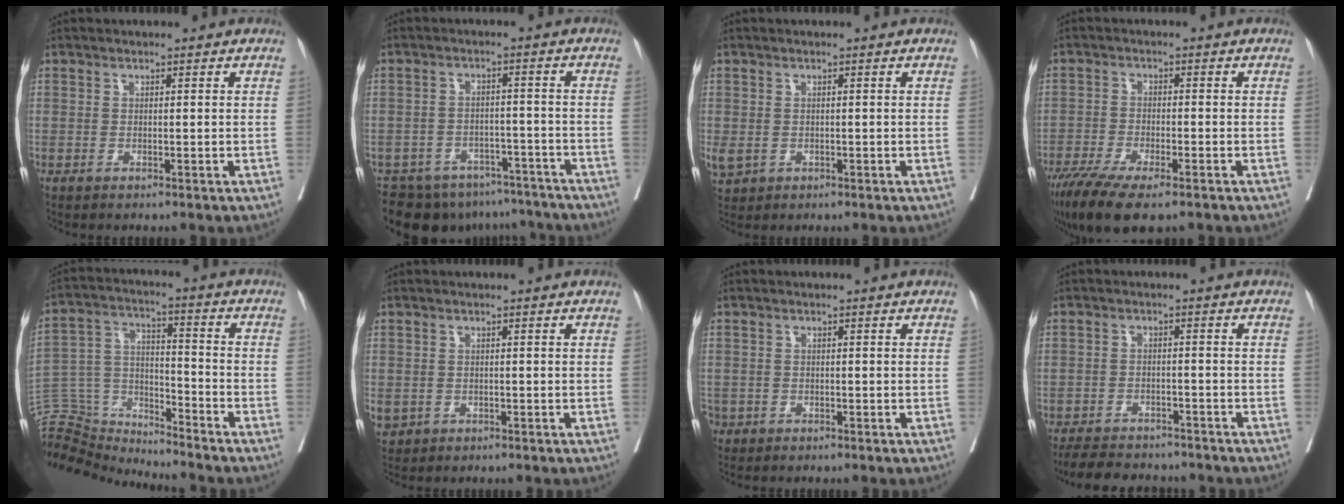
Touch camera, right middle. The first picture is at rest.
{"total": 14.1, "force": [-11.8, 6.9, 3.6], "torque": [-0.061, 0.013, -0.147]}
{"total": 2.8, "force": [-0.6, 2.3, 1.5], "torque": [-0.039, -0.004, 0.002]}
{"total": 11.7, "force": [-8.5, 2.8, 7.5], "torque": [-0.124, -0.023, -0.139]}
{"total": 13.2, "force": [-13.1, 2.1, 0.2], "torque": [-0.016, 0.057, -0.240]}
{"total": 3.3, "force": [-1.2, 2.9, 1.1], "torque": [-0.024, -0.002, -0.013]}
{"total": 1.4, "force": [-0.7, 1.2, 0.2], "torque": [-0.008, 0.002, -0.013]}
{"total": 9.9, "force": [-8.9, 3.2, 3.0], "torque": [-0.049, -0.003, -0.126]}